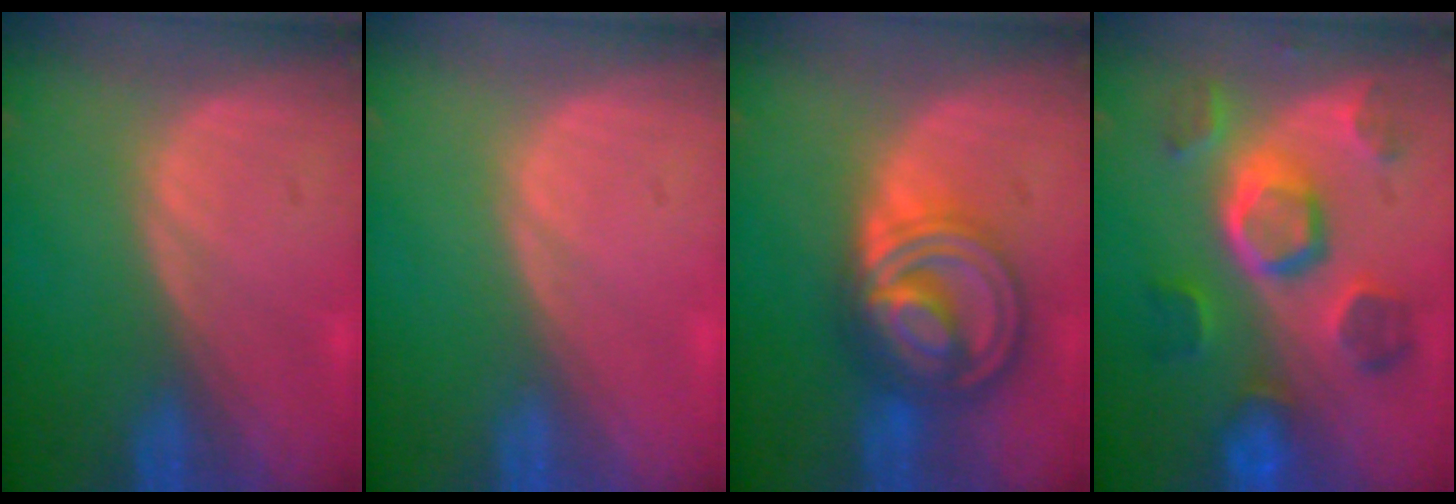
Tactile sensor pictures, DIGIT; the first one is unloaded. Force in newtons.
{"total": 0.0}
{"total": 8.9, "press": 8.9, "slide": 0.7}
{"total": 9.7, "press": 9.2, "slide": 3.1}